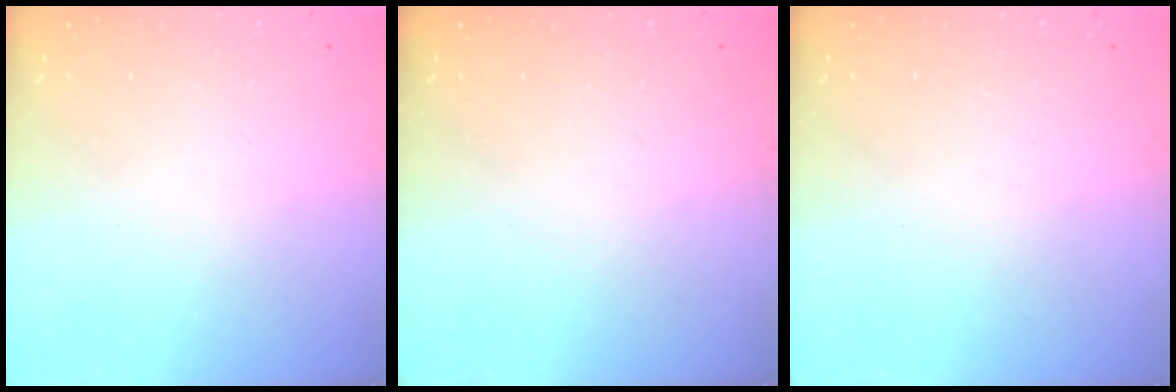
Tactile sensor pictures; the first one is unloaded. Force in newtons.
{"total": 0.0}
{"total": 0.0}